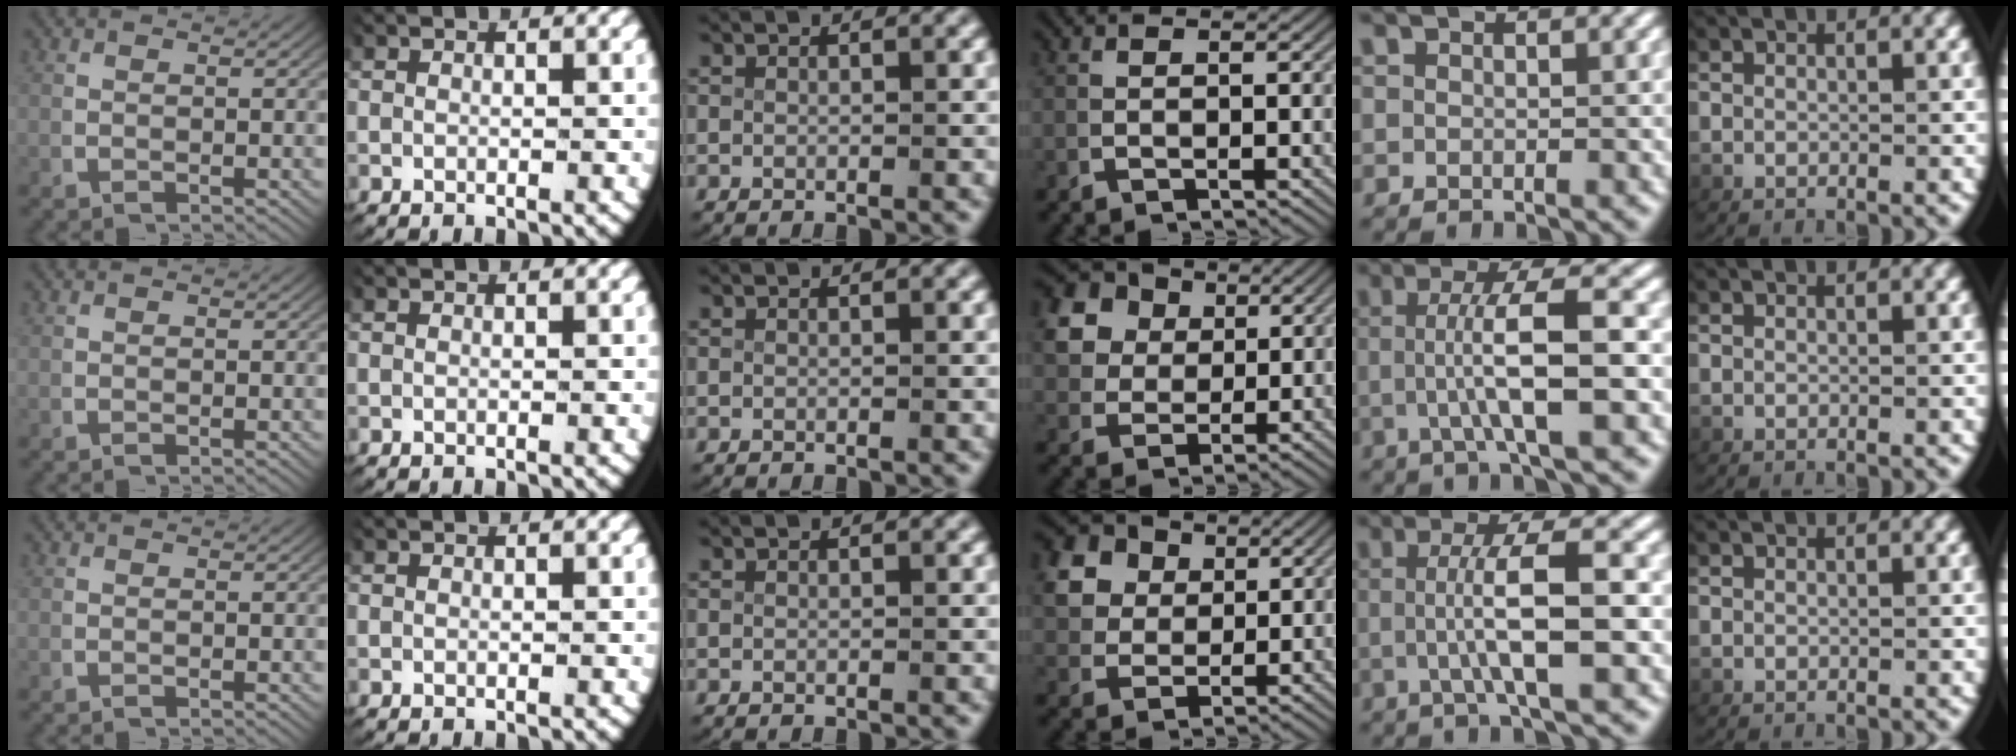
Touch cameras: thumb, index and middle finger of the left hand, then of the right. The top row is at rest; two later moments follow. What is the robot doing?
{"motion": "lift_and_place", "object": "card"}